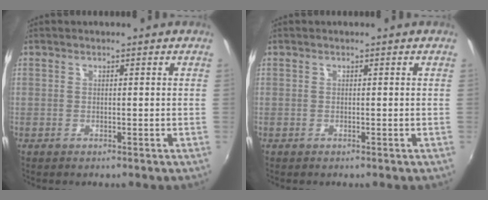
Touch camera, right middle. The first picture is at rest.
{"total": 0.0}